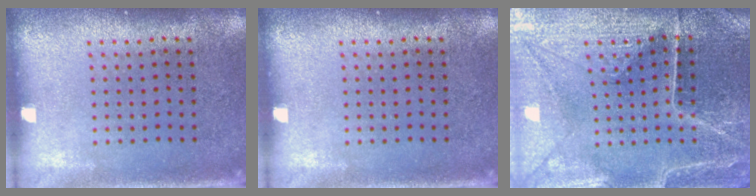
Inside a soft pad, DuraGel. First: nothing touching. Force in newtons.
{"total": 0.0}
{"total": 3.4, "press": 3.4, "slide": 0.3}